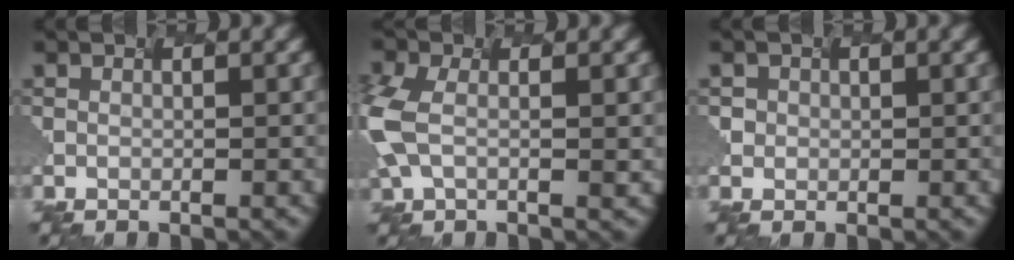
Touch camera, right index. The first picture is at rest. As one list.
[{"total": 4.8, "force": [-0.6, 2.6, 3.9], "torque": [-0.121, 0.004, -0.005]}, {"total": 1.0, "force": [-0.2, 0.7, -0.7], "torque": [0.003, -0.003, 0.010]}]